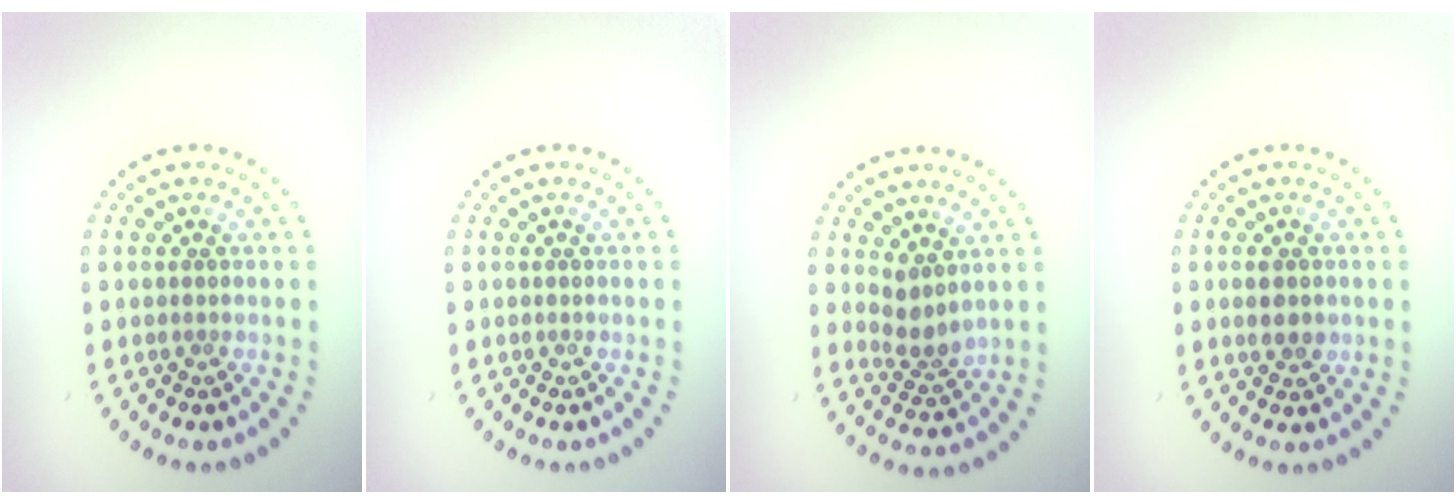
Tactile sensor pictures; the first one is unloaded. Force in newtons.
{"total": 0.0}
{"total": 2.5, "press": 1.9, "slide": 1.6}
{"total": 1.9, "press": 1.9, "slide": 0.2}